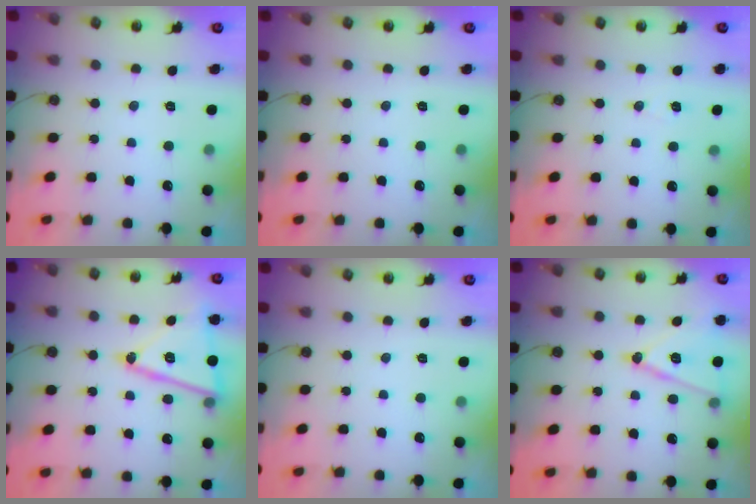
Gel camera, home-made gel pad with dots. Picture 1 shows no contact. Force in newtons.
{"total": 0.0}
{"total": 4.3, "press": 3.3, "slide": 2.8}
{"total": 16.7, "press": 16.6, "slide": 1.4}
{"total": 0.0}
{"total": 13.7, "press": 13.3, "slide": 3.5}